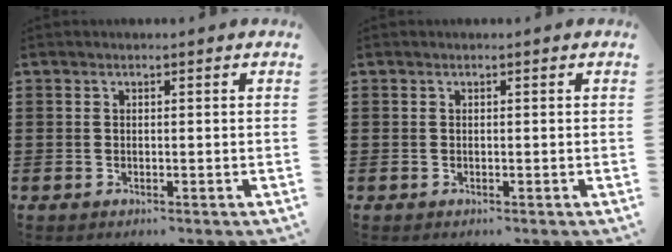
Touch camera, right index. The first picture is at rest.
{"total": 0.0}